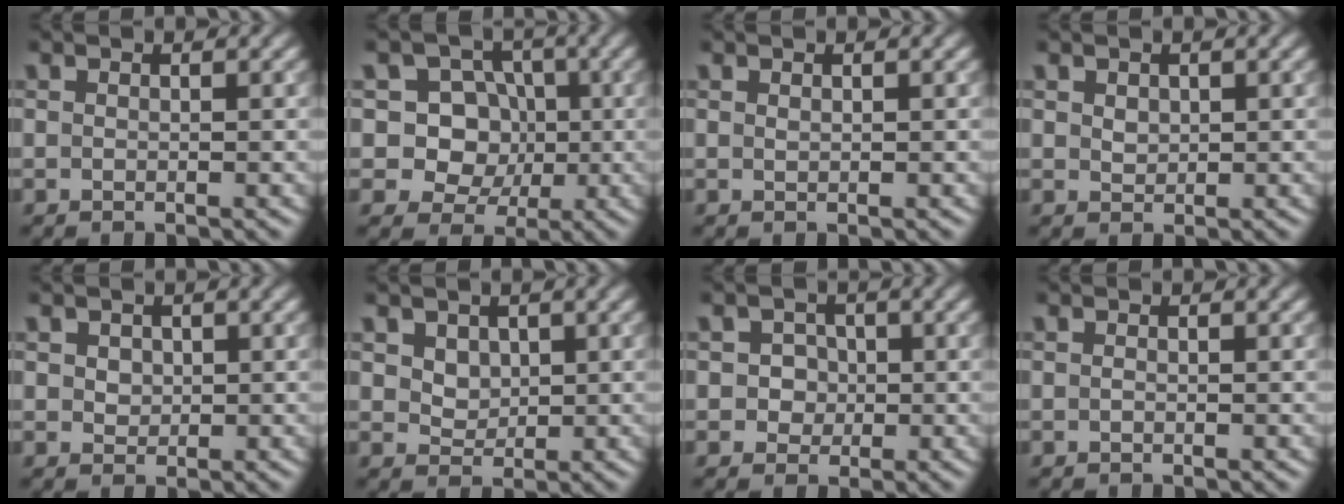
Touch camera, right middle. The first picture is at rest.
{"total": 8.0, "force": [1.1, 7.3, 3.1], "torque": [-0.049, 0.029, 0.006]}
{"total": 0.0}
{"total": 1.0, "force": [0.4, 0.8, 0.4], "torque": [-0.008, -0.001, 0.011]}
{"total": 1.4, "force": [0.5, 1.2, 0.6], "torque": [-0.009, 0.005, 0.006]}
{"total": 2.6, "force": [1.2, 1.9, 1.2], "torque": [-0.034, -0.002, 0.034]}
{"total": 2.4, "force": [0.3, 2.2, 0.8], "torque": [0.011, 0.010, -0.001]}
{"total": 0.0}